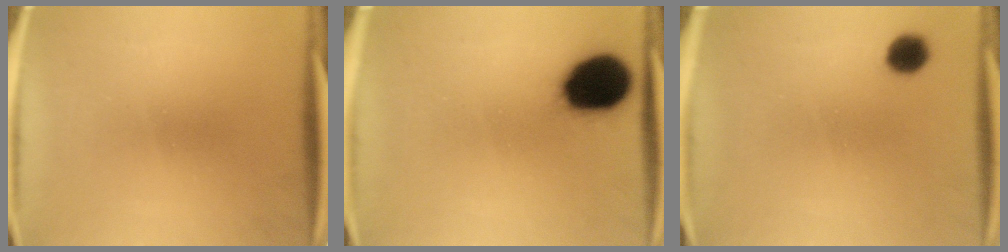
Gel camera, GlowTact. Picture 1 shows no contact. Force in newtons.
{"total": 16.8}
{"total": 4.1}